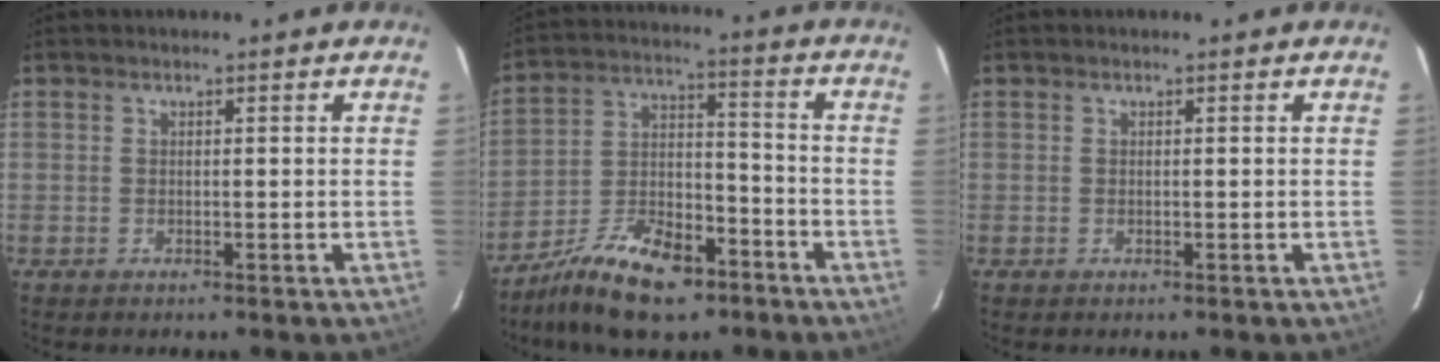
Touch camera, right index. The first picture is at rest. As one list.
[{"total": 15.5, "force": [-10.6, 6.8, 9.0], "torque": [-0.182, 0.005, -0.184]}, {"total": 0.0}]